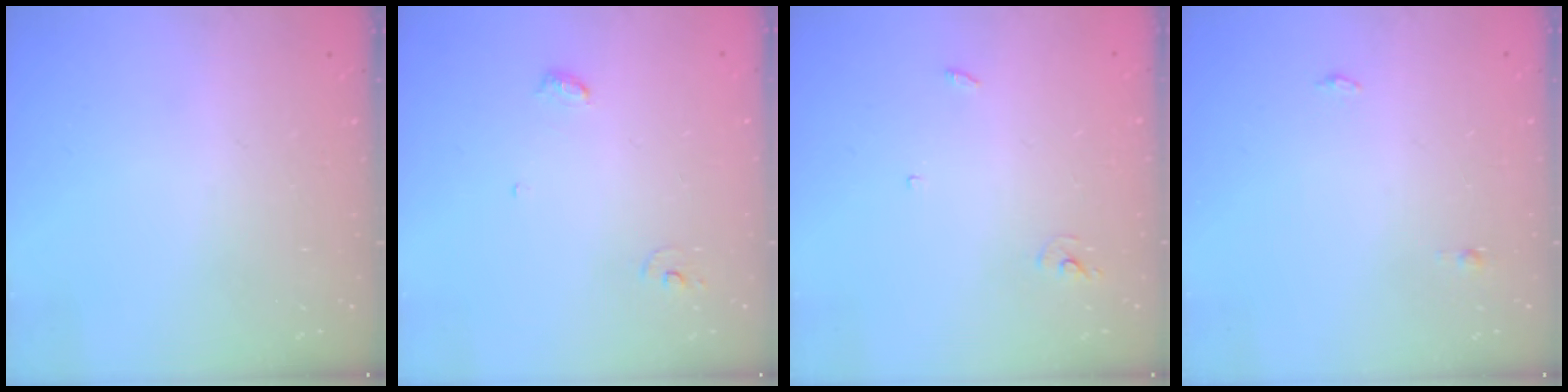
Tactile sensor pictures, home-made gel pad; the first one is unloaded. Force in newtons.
{"total": 3.8, "press": 3.8, "slide": 0.3}
{"total": 2.4, "press": 2.4, "slide": 0.1}
{"total": 7.6, "press": 3.3, "slide": 6.8}